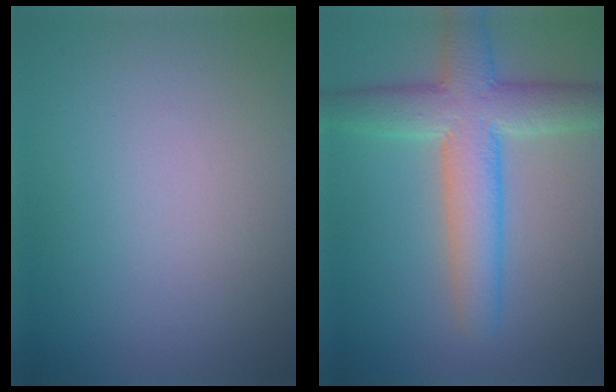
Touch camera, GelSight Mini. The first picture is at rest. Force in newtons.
{"total": 6.7, "press": 6.7, "slide": 0.2}